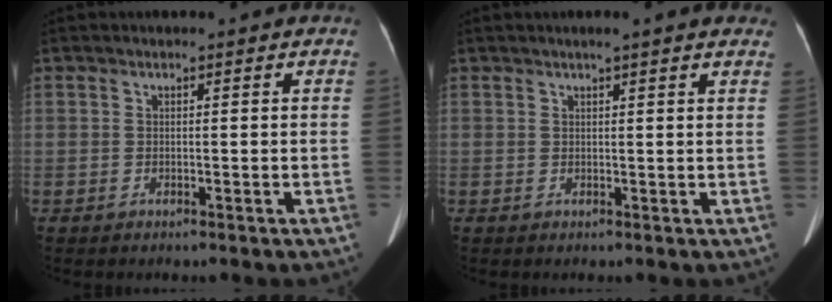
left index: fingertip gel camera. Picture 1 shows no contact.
{"total": 5.3, "force": [4.2, 0.2, 3.1], "torque": [-0.041, 0.018, 0.045]}